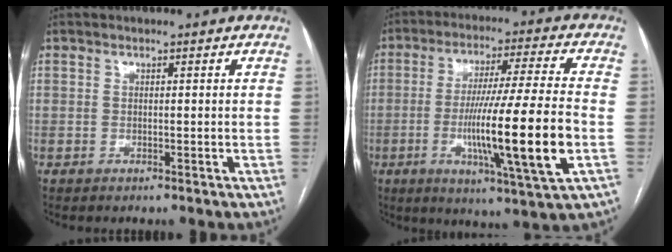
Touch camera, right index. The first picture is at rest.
{"total": 17.6, "force": [-4.1, -0.6, 17.2], "torque": [-0.302, -0.018, -0.071]}